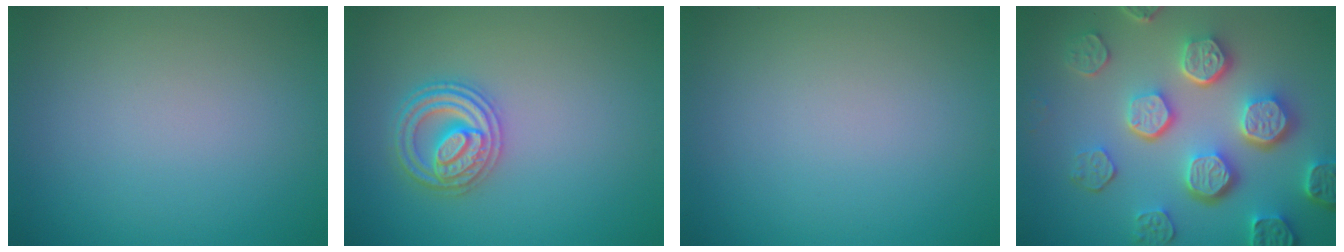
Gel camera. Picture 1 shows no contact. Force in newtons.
{"total": 3.6, "press": 3.4, "slide": 1.0}
{"total": 0.0}
{"total": 7.9, "press": 6.0, "slide": 5.0}